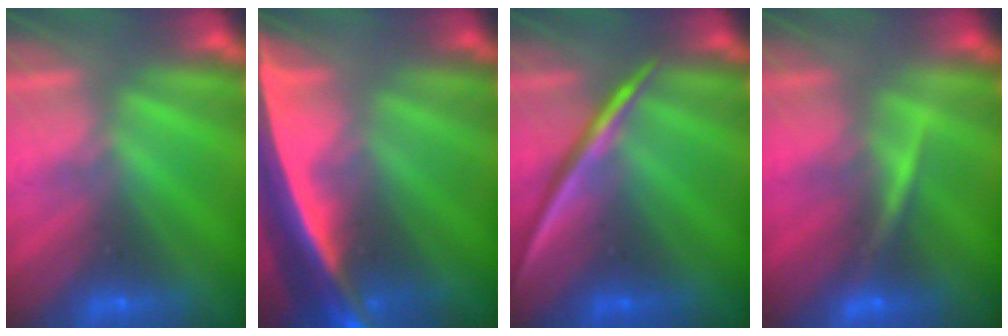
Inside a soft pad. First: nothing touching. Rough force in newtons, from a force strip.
{"total": 5.8}
{"total": 2.2}
{"total": 3.4}